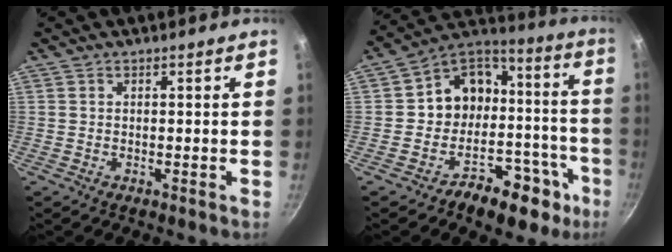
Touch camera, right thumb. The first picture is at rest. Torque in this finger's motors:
{"motor_torque": [-0.28, 1.17, 0.29, -0.48, 0.06]}